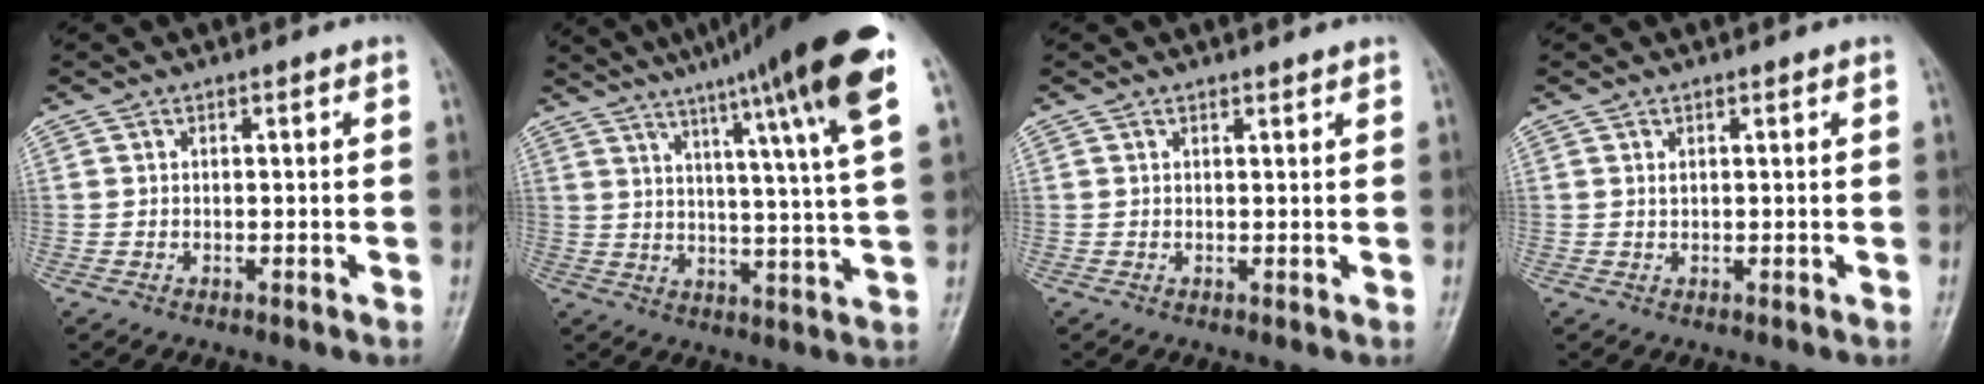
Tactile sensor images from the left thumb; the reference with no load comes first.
{"total": 21.0, "force": [12.6, 0.9, 16.8], "torque": [-0.239, -0.032, 0.168]}
{"total": 0.9, "force": [0.8, 0.1, 0.2], "torque": [-0.001, -0.005, 0.013]}
{"total": 0.8, "force": [0.4, 0.3, 0.6], "torque": [-0.009, 0.001, 0.008]}